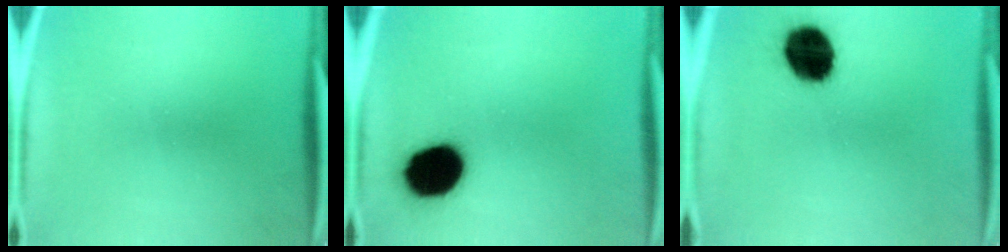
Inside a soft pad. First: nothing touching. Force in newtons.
{"total": 15.9}
{"total": 14.5}